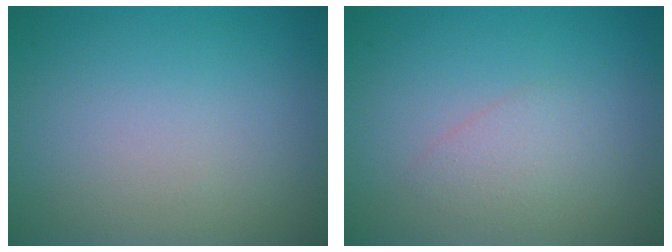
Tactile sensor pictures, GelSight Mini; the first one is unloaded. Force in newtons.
{"total": 1.4, "press": 1.4, "slide": 0.1}